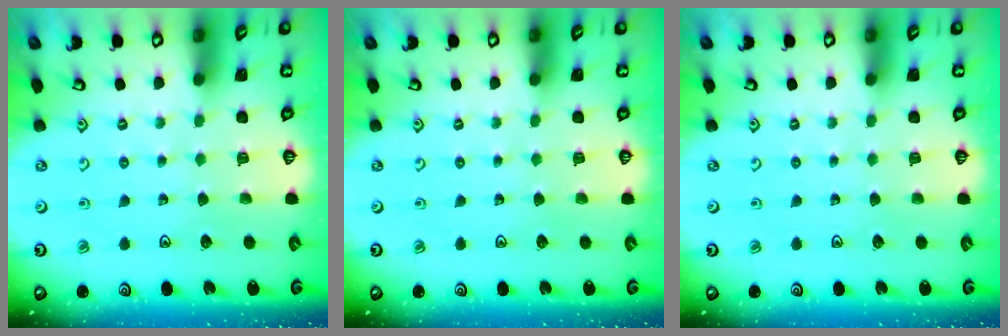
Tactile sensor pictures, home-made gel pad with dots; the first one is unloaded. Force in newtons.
{"total": 0.0}
{"total": 0.0}